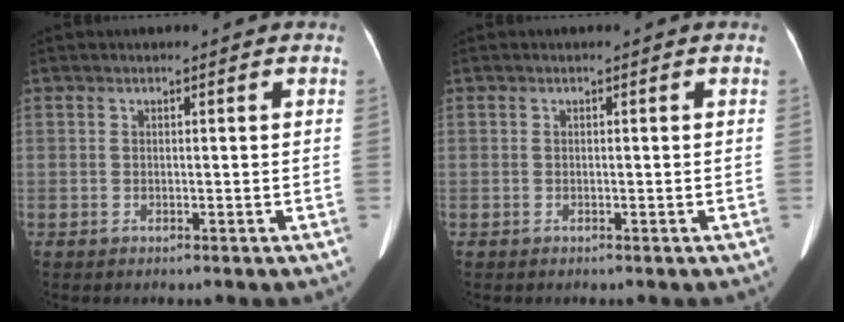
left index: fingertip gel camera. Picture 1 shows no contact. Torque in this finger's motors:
{"motor_torque": [0.05, -0.01, -0.02, 0.02]}